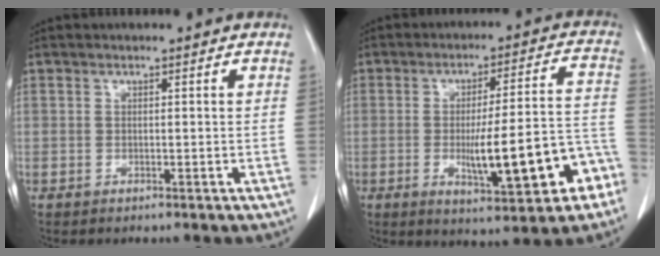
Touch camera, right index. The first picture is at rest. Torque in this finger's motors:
{"motor_torque": [1.43, -0.70, 0.43, 0.11]}